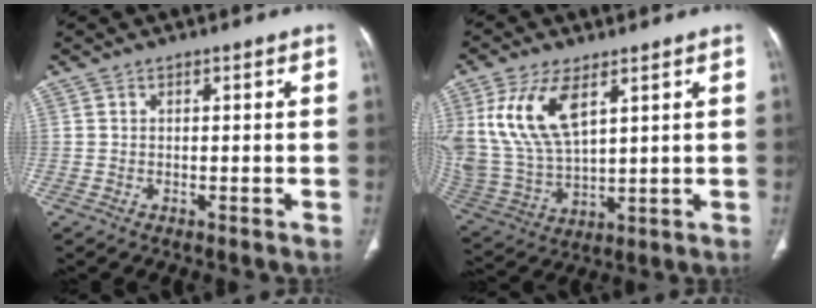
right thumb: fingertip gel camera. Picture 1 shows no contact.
{"total": 14.9, "force": [6.3, 7.2, 11.4], "torque": [-0.239, -0.019, 0.141]}